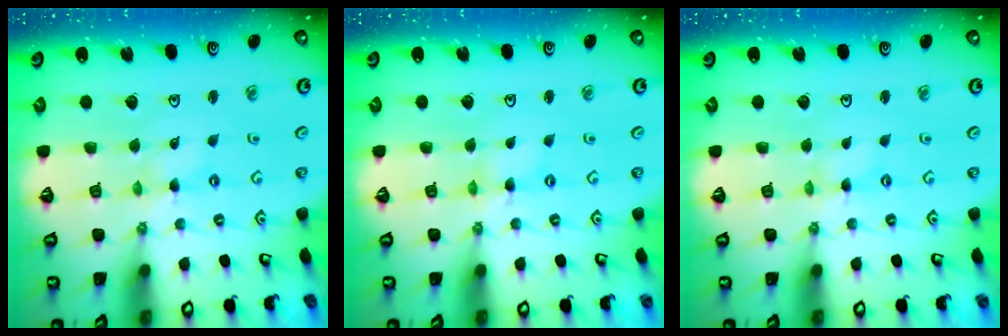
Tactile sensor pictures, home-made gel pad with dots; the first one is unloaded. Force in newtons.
{"total": 0.9, "press": 0.8, "slide": 0.2}
{"total": 0.0}